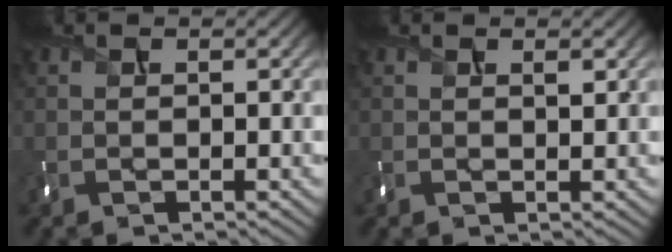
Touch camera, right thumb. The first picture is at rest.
{"total": 0.8, "force": [0.5, 0.1, 0.6], "torque": [-0.011, -0.002, 0.009]}